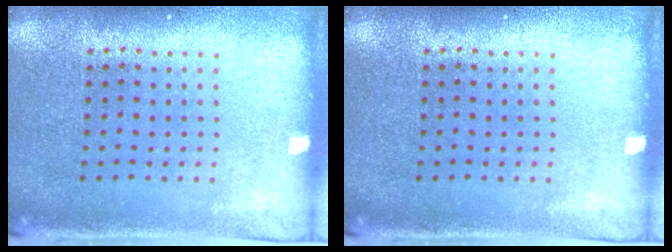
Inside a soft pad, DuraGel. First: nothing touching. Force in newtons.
{"total": 0.0}